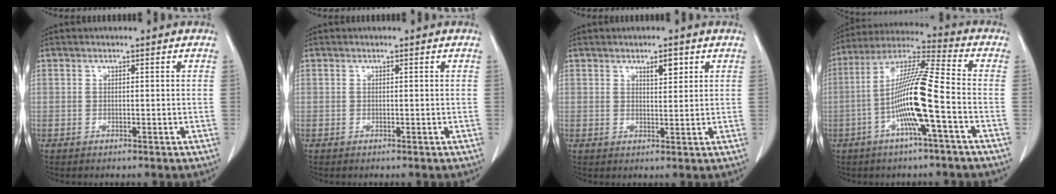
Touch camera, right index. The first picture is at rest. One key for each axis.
{"total": 0.0}
{"total": 2.6, "fx": 1.5, "fy": 0.9, "fz": 2.0, "tx": -0.033, "ty": -0.003, "tz": 0.025}
{"total": 13.2, "fx": -3.7, "fy": -0.1, "fz": 12.7, "tx": -0.245, "ty": 0.009, "tz": -0.077}